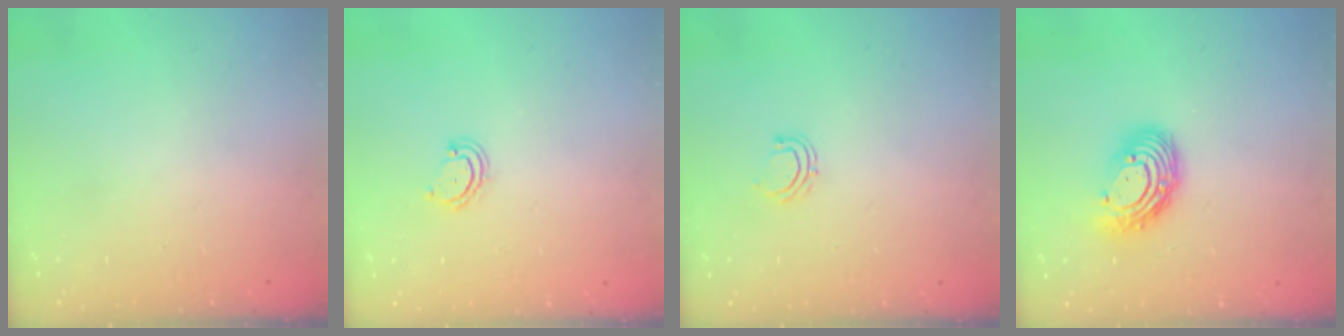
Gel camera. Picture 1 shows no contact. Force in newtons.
{"total": 3.9, "press": 3.9, "slide": 0.3}
{"total": 5.0, "press": 4.9, "slide": 0.7}
{"total": 12.1, "press": 12.0, "slide": 1.1}